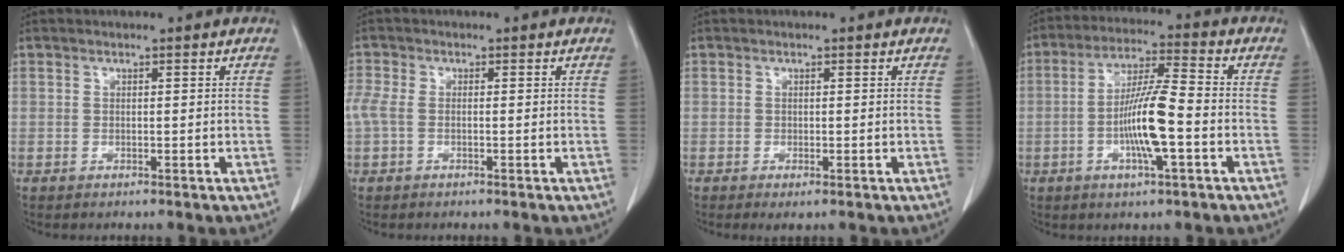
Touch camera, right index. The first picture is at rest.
{"total": 3.5, "force": [-0.5, 1.9, 2.9], "torque": [-0.088, 0.013, -0.007]}
{"total": 1.0, "force": [-0.5, 0.3, 0.9], "torque": [-0.013, -0.004, -0.006]}
{"total": 10.4, "force": [-2.5, 0.8, 10.0], "torque": [-0.192, 0.000, -0.051]}